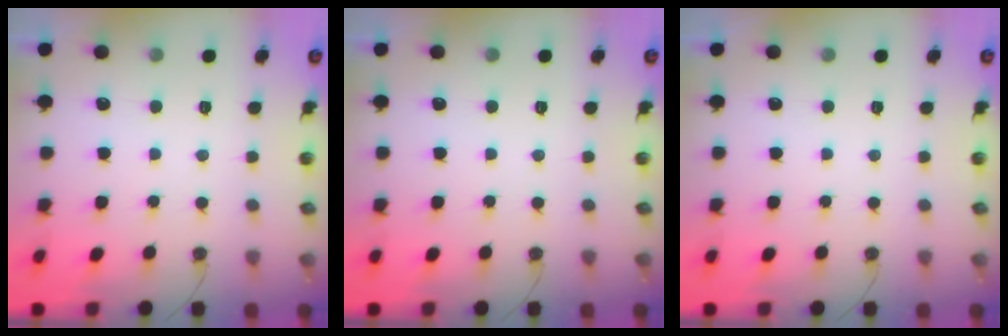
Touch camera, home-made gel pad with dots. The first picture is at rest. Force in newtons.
{"total": 0.0}
{"total": 0.0}